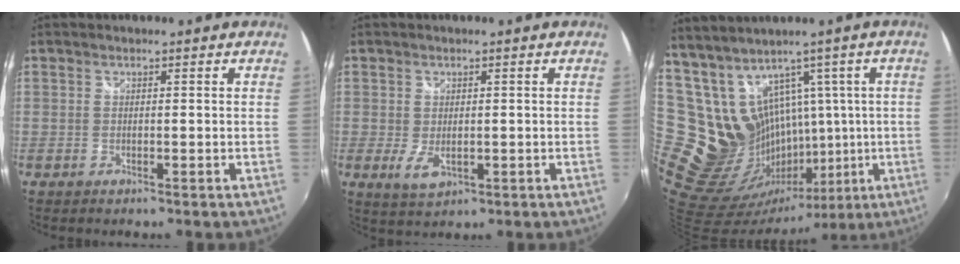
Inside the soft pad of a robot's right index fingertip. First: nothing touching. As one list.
[{"total": 3.8, "force": [-0.5, 2.5, 2.8], "torque": [-0.051, -0.011, -0.004]}, {"total": 19.0, "force": [8.5, 15.1, 8.0], "torque": [-0.173, 0.003, 0.201]}]